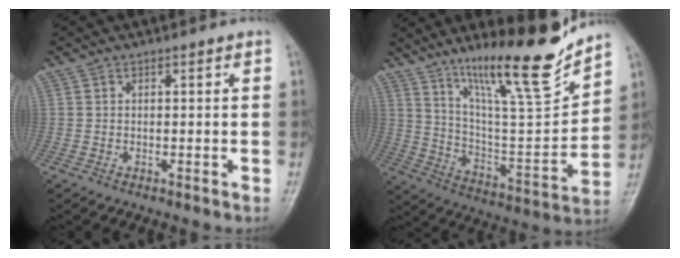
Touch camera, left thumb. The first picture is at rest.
{"total": 20.2, "force": [15.0, 3.1, 13.2], "torque": [-0.179, -0.091, 0.259]}